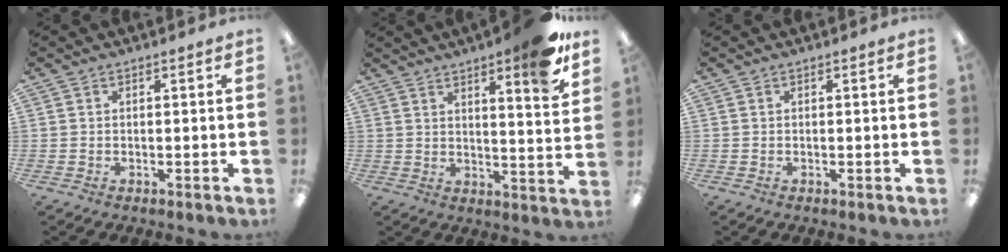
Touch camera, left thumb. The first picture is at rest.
{"total": 10.2, "force": [7.4, 1.7, 6.8], "torque": [-0.092, -0.046, 0.120]}
{"total": 0.0}